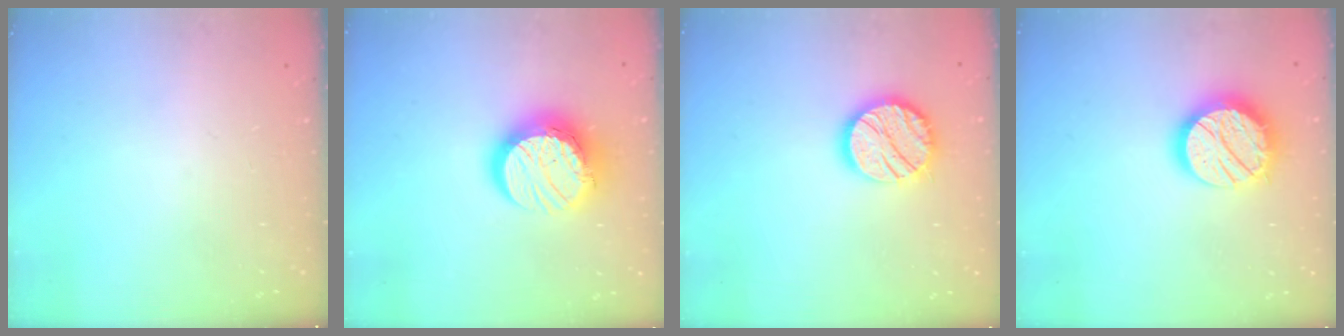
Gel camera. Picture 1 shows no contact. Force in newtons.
{"total": 14.8, "press": 14.8, "slide": 1.5}
{"total": 14.9, "press": 14.9, "slide": 0.9}
{"total": 16.0, "press": 16.0, "slide": 0.8}